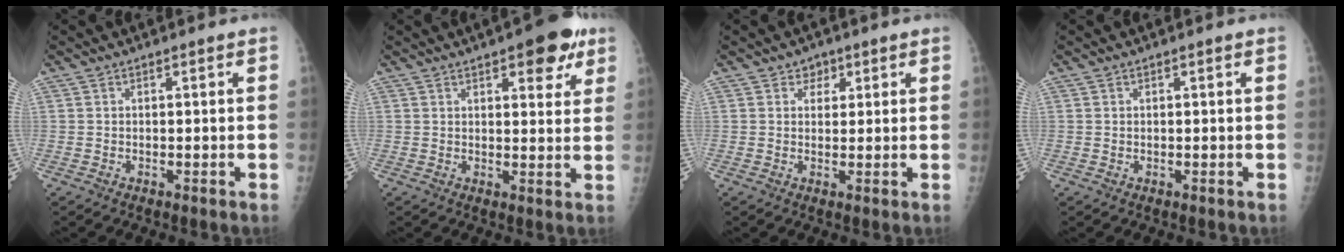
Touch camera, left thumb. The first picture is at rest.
{"total": 8.4, "force": [4.7, 3.4, 6.1], "torque": [-0.050, -0.017, 0.055]}
{"total": 2.5, "force": [1.3, 2.1, 0.6], "torque": [0.016, -0.005, 0.012]}
{"total": 0.0}